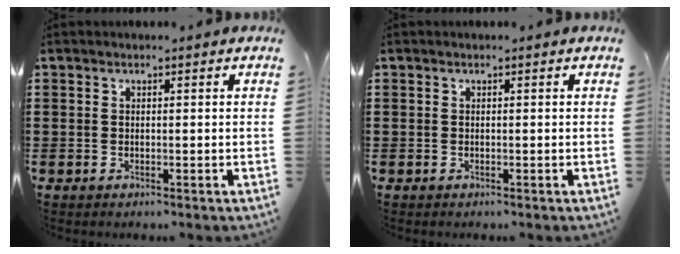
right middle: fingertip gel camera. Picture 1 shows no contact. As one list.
[{"total": 0.0}]